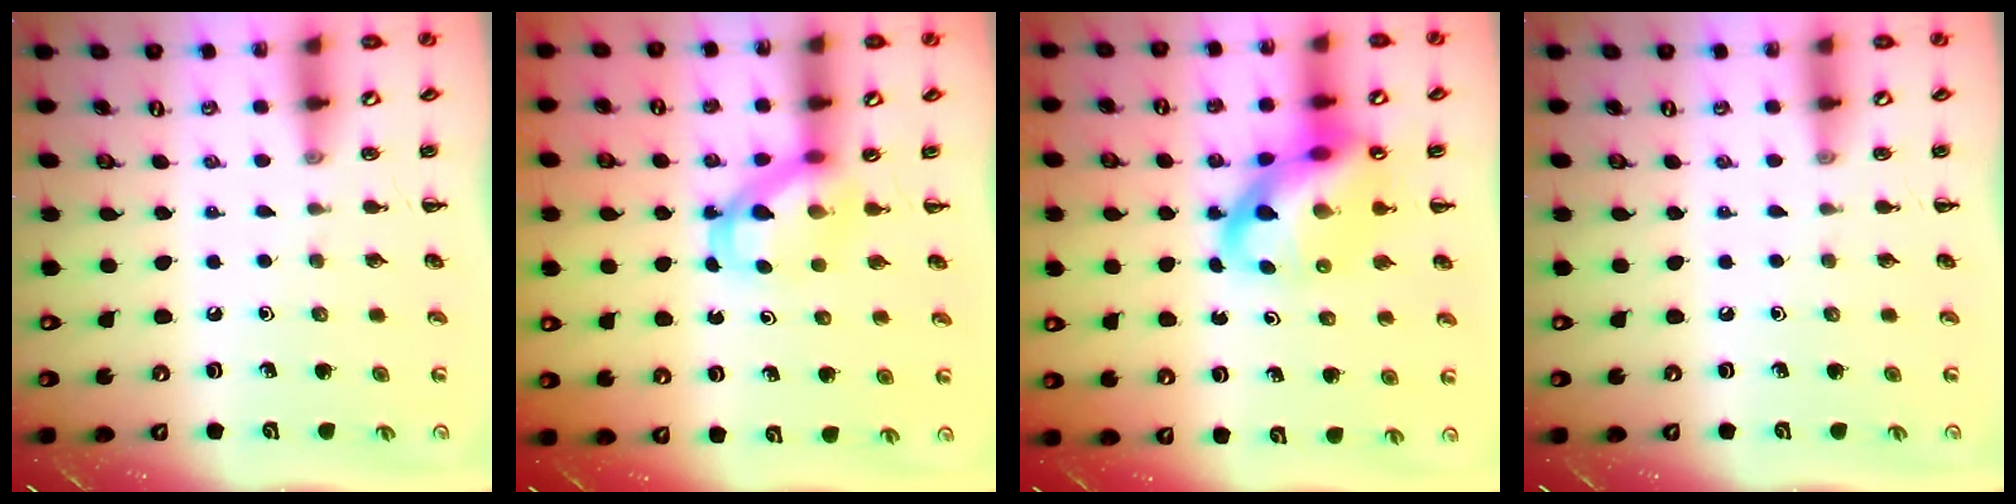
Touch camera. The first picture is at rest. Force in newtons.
{"total": 5.3, "press": 5.3, "slide": 0.8}
{"total": 15.8, "press": 15.2, "slide": 4.1}
{"total": 0.0}